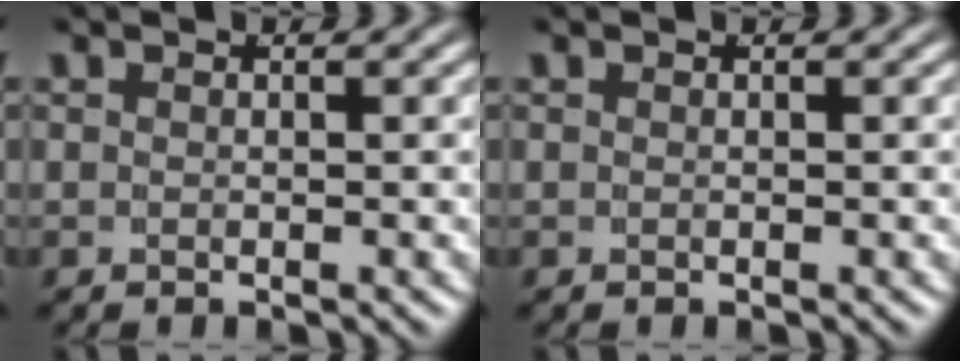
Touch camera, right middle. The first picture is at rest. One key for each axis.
{"total": 0.0}